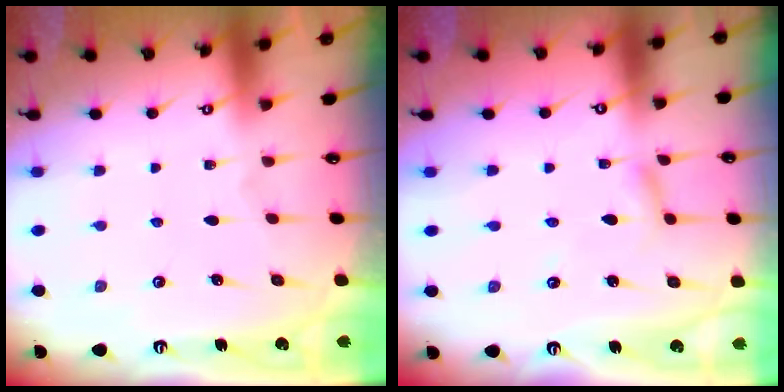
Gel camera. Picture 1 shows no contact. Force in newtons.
{"total": 2.2, "press": 2.2, "slide": 0.2}